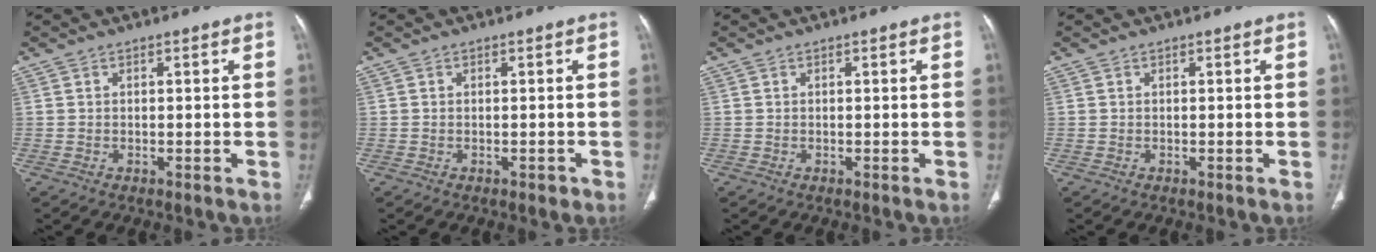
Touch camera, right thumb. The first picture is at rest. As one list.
[{"total": 0.7, "force": [-0.4, 0.4, 0.4], "torque": [-0.004, 0.000, -0.003]}, {"total": 0.0}, {"total": 0.0}]